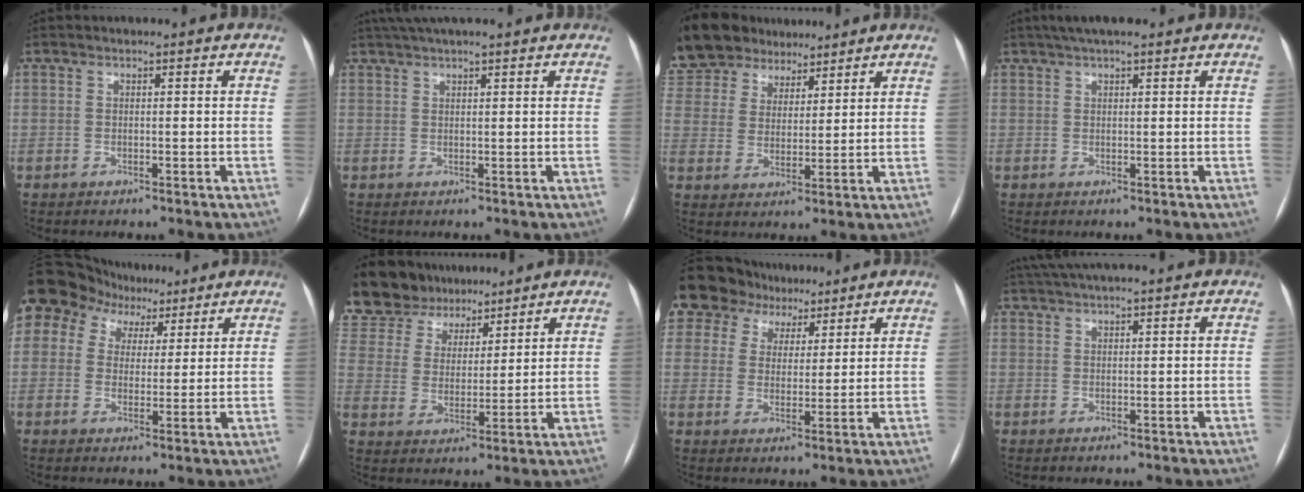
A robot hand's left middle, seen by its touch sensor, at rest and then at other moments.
{"total": 7.8, "force": [6.4, 0.8, 4.4], "torque": [-0.073, 0.043, 0.096]}
{"total": 16.4, "force": [12.8, 8.8, 5.4], "torque": [-0.137, 0.049, 0.235]}
{"total": 5.8, "force": [4.3, 1.0, 3.8], "torque": [-0.059, 0.035, 0.069]}
{"total": 17.2, "force": [10.4, 12.6, 5.5], "torque": [-0.160, 0.067, 0.183]}
{"total": 19.9, "force": [16.4, 9.3, 6.5], "torque": [-0.173, 0.049, 0.290]}
{"total": 13.2, "force": [9.0, 9.2, 3.2], "torque": [-0.086, 0.043, 0.154]}
{"total": 8.6, "force": [7.3, 0.9, 4.5], "torque": [-0.076, 0.043, 0.108]}